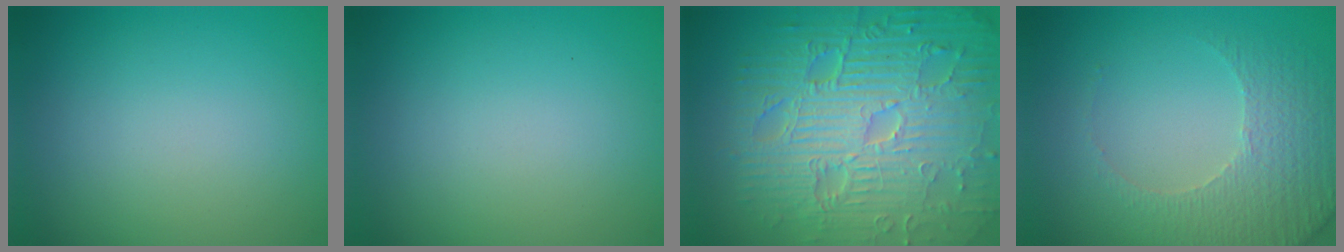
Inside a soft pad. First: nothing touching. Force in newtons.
{"total": 0.0}
{"total": 12.5, "press": 7.9, "slide": 9.7}
{"total": 4.9, "press": 3.6, "slide": 3.3}